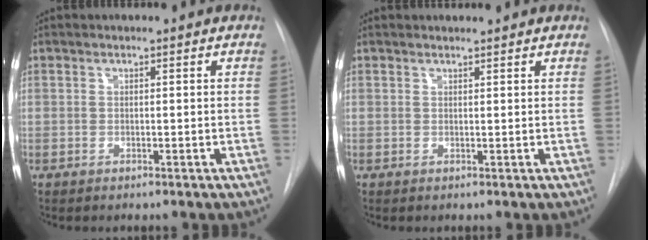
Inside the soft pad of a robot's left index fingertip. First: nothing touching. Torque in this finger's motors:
{"motor_torque": [0.94, -1.20, 0.01, 0.00]}